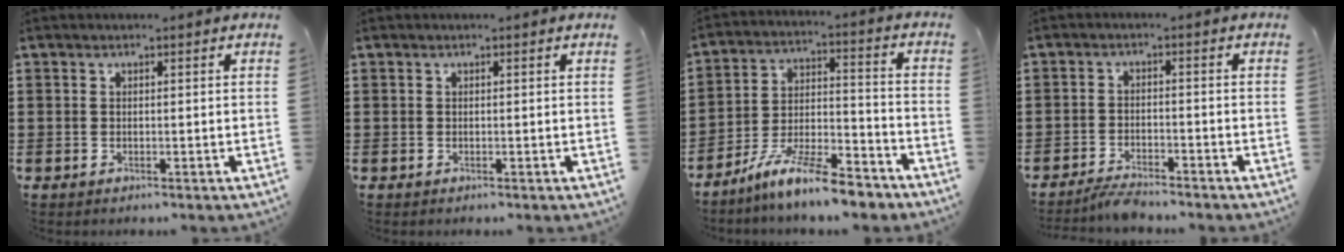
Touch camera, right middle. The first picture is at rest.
{"total": 0.0}
{"total": 10.1, "force": [-8.7, 0.9, 5.1], "torque": [-0.093, 0.018, -0.167]}
{"total": 2.9, "force": [-2.8, 0.1, 0.6], "torque": [-0.014, 0.002, -0.057]}